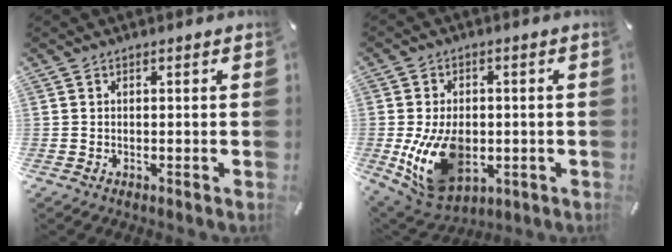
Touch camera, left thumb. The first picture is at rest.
{"total": 14.7, "force": [-2.4, 10.2, 10.3], "torque": [-0.201, -0.002, -0.038]}